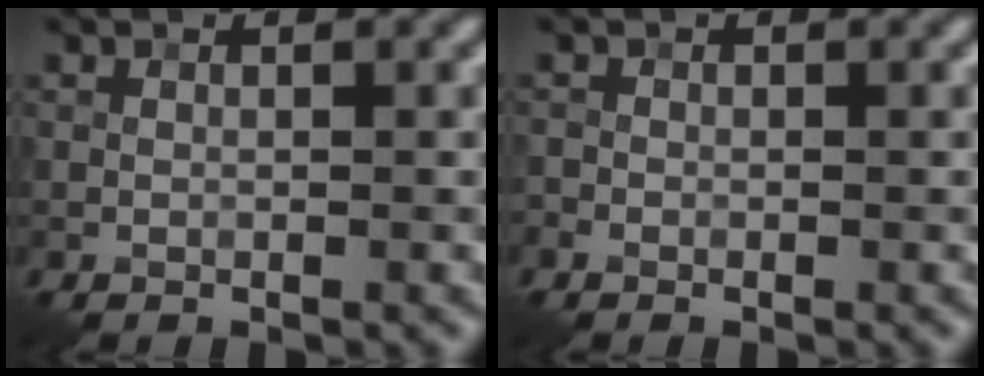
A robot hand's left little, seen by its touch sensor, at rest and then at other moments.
{"total": 0.6, "force": [-0.5, 0.4, 0.0], "torque": [0.001, -0.001, -0.010]}